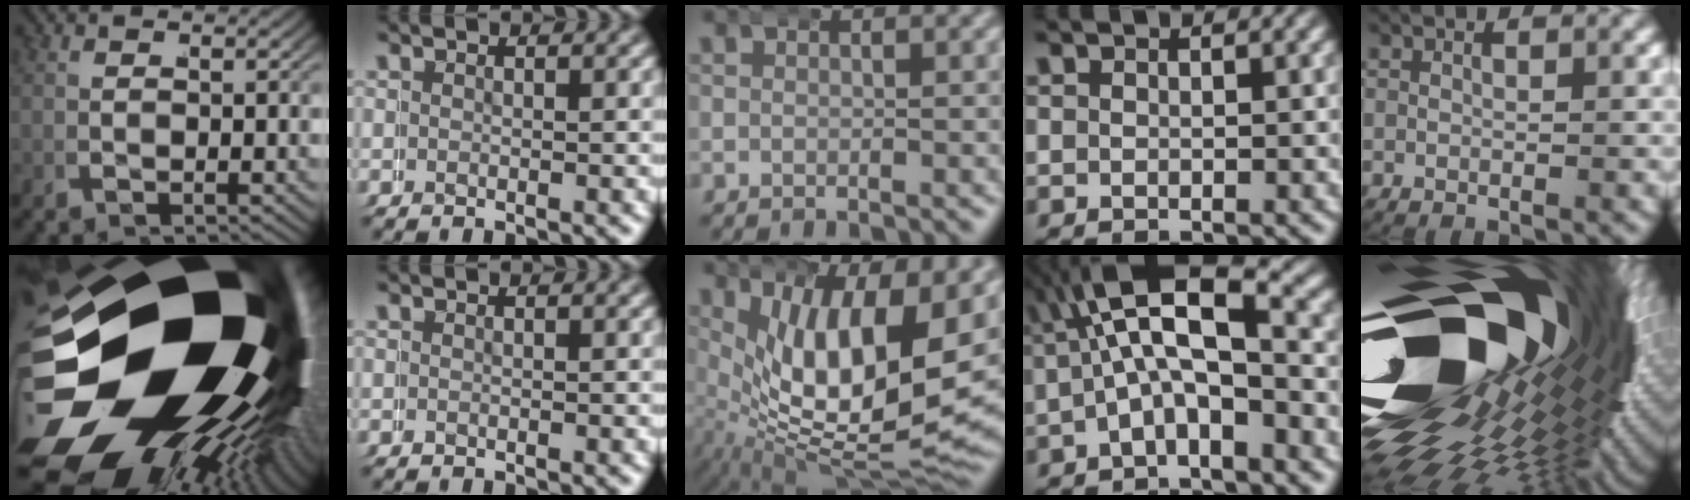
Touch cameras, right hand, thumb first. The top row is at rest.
{"thumb": {"total": 50.6, "force": [-3.2, 30.7, 40.1], "torque": [-0.535, -0.061, -0.039]}, "middle": {"total": 16.4, "force": [0.4, 8.0, 14.3], "torque": [-0.239, -0.043, 0.031]}, "ring": {"total": 10.1, "force": [2.1, 4.8, 8.6], "torque": [-0.137, 0.008, 0.027]}, "little": {"total": 47.2, "force": [1.4, 25.8, 39.4], "torque": [-0.550, -0.008, 0.008]}}